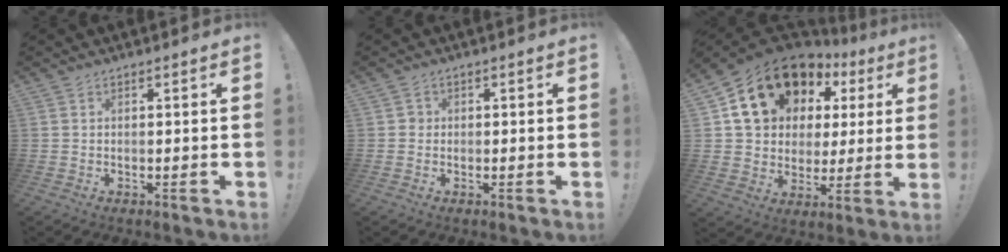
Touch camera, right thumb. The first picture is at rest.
{"total": 1.5, "force": [-0.2, 1.5, 0.5], "torque": [-0.006, 0.004, -0.005]}
{"total": 18.0, "force": [9.8, 12.6, 8.4], "torque": [-0.130, -0.051, 0.196]}